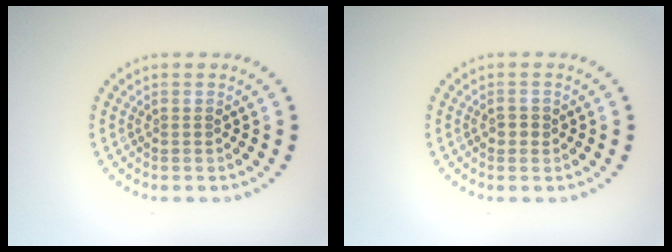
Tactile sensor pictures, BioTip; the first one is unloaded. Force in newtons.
{"total": 0.9, "press": 0.9, "slide": 0.1}